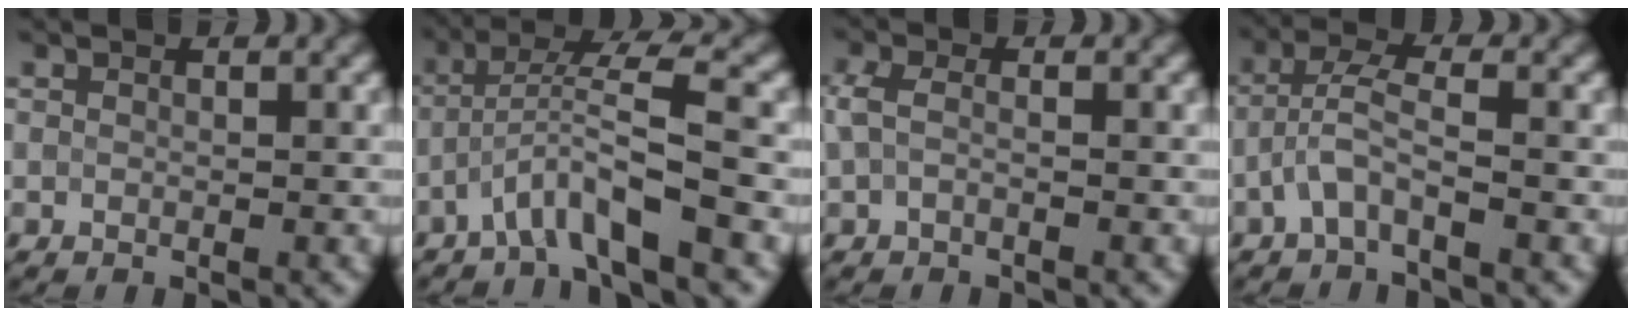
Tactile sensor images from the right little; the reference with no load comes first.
{"total": 5.0, "force": [-2.5, 0.5, 4.3], "torque": [-0.075, 0.018, -0.049]}
{"total": 1.6, "force": [-0.2, 0.8, 1.3], "torque": [-0.036, 0.004, -0.011]}
{"total": 3.2, "force": [-1.4, 0.8, 2.8], "torque": [-0.062, 0.012, -0.037]}